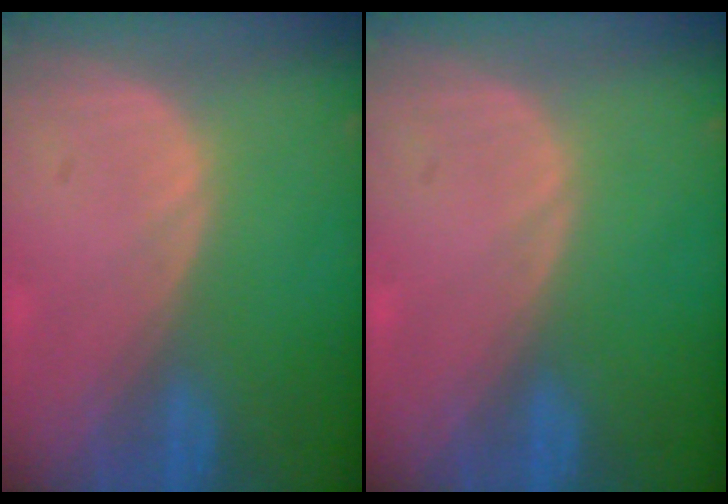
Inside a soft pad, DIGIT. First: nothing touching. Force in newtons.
{"total": 0.0}